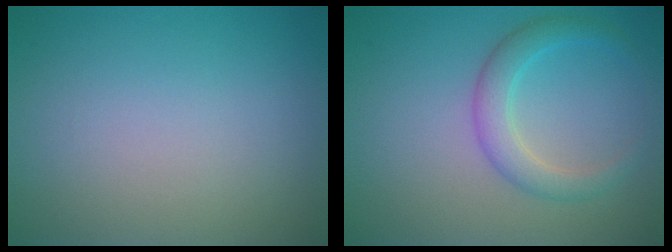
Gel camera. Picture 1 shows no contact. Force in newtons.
{"total": 2.9, "press": 2.9, "slide": 0.1}